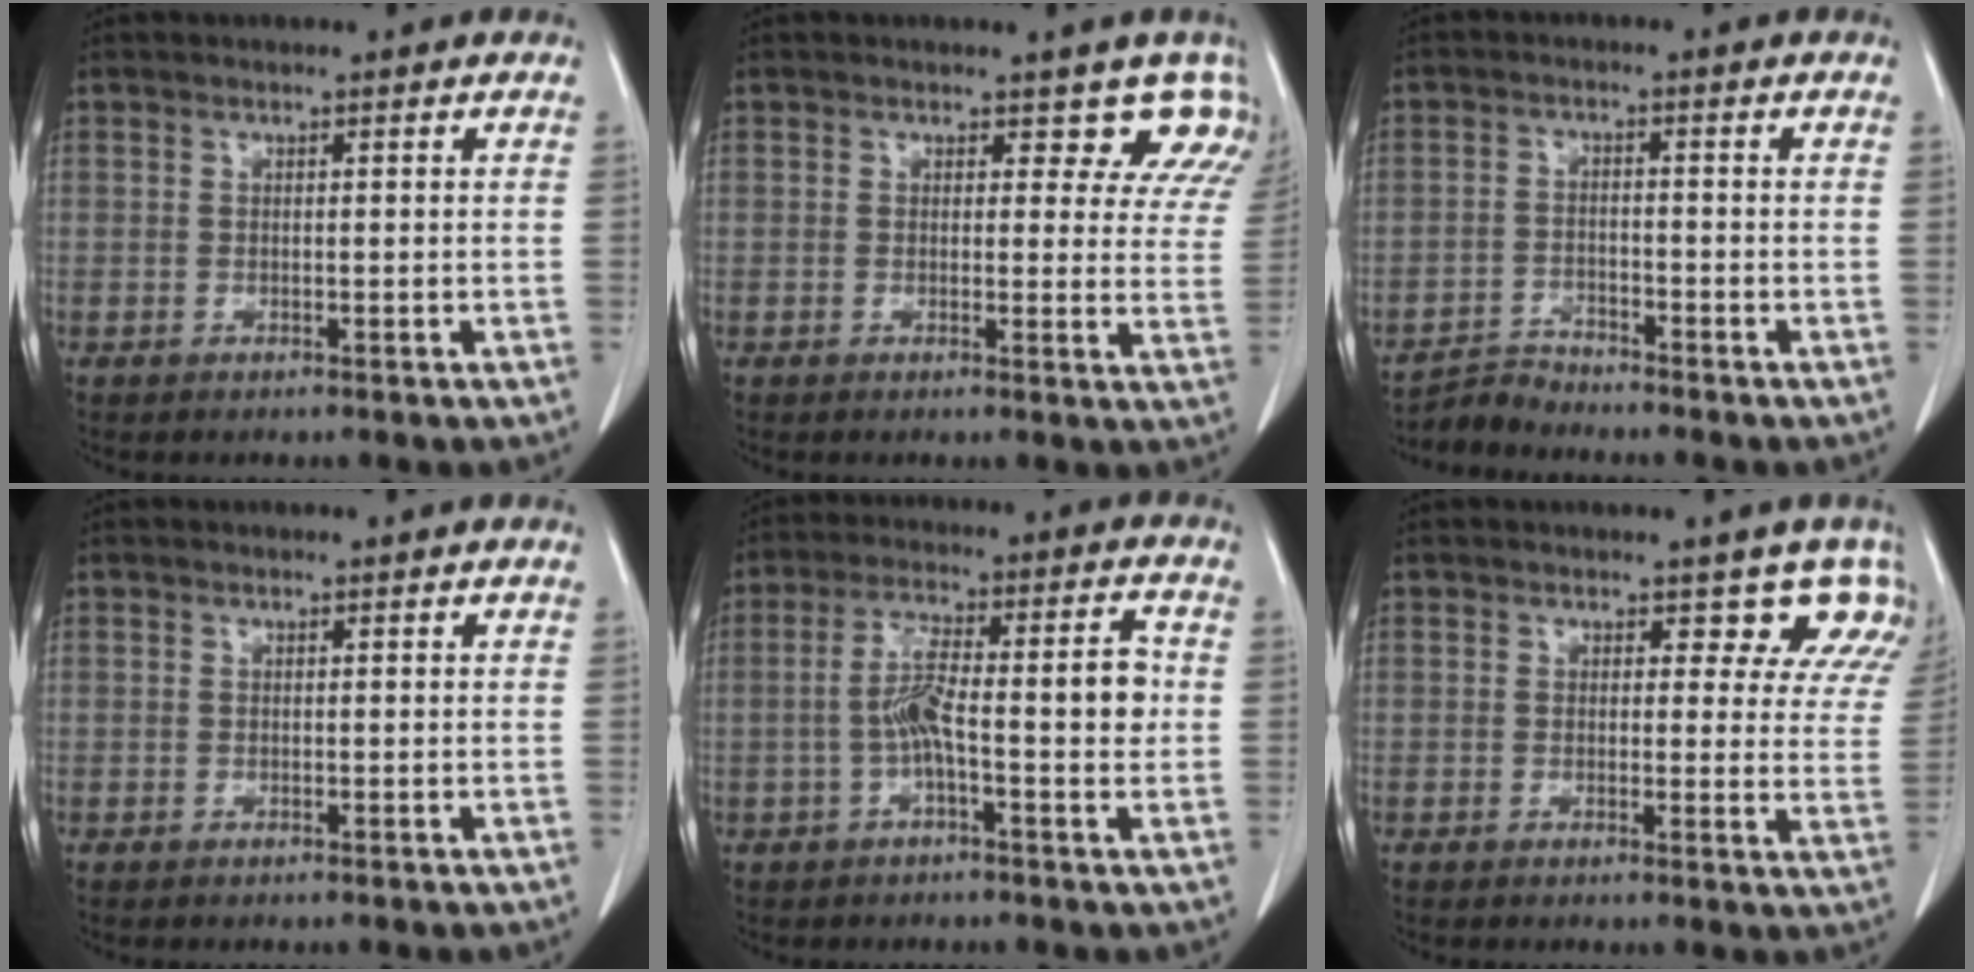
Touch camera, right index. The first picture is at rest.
{"total": 7.1, "force": [5.9, 3.6, 1.3], "torque": [0.024, -0.009, 0.031]}
{"total": 3.4, "force": [-3.3, -0.2, -0.6], "torque": [0.014, -0.015, -0.063]}
{"total": 0.0}
{"total": 9.7, "force": [-0.9, 1.9, 9.5], "torque": [-0.159, 0.031, -0.017]}
{"total": 6.9, "force": [5.7, 3.6, 1.5], "torque": [0.019, -0.009, 0.030]}